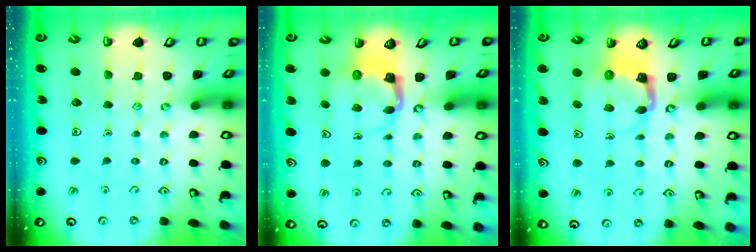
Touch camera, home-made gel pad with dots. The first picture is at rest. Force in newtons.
{"total": 3.9, "press": 3.9, "slide": 0.7}
{"total": 4.0, "press": 3.9, "slide": 0.7}